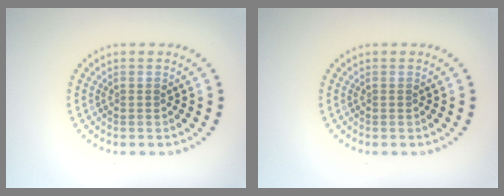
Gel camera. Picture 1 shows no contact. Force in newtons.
{"total": 0.0}